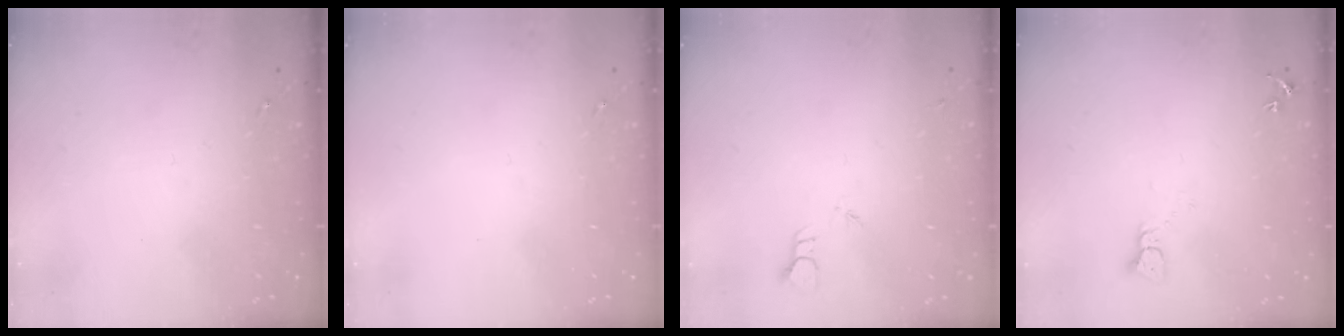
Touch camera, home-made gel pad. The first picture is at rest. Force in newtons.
{"total": 0.0}
{"total": 2.0, "press": 2.0, "slide": 0.1}
{"total": 2.2, "press": 2.2, "slide": 0.2}